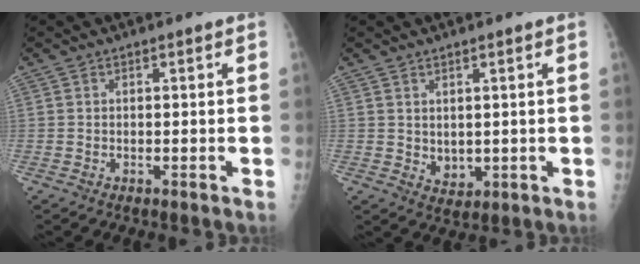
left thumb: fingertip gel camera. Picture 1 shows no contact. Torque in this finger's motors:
{"motor_torque": [-0.18, 0.09, 0.03, 0.02, 0.00]}